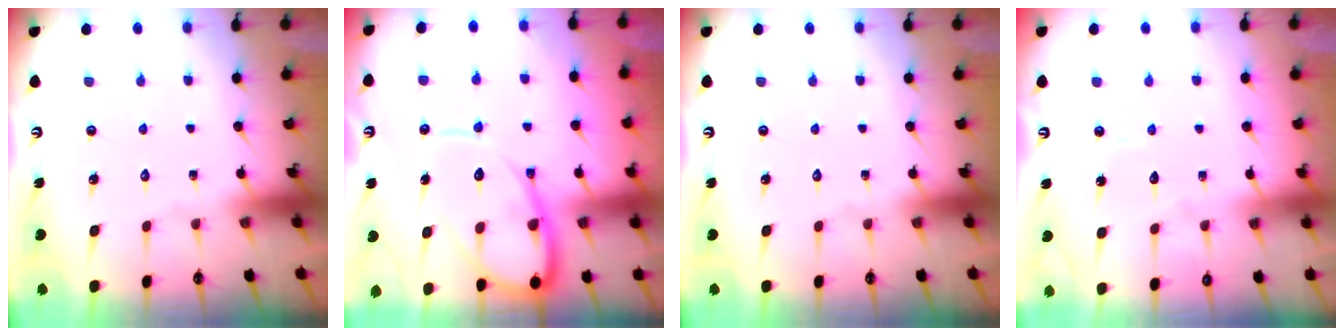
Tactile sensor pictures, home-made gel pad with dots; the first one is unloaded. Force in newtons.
{"total": 13.7, "press": 13.6, "slide": 1.4}
{"total": 0.0}
{"total": 3.9, "press": 3.8, "slide": 0.5}